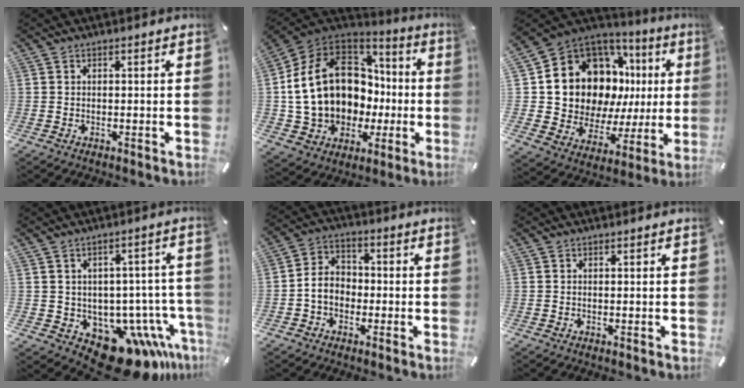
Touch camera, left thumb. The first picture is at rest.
{"total": 17.6, "force": [1.7, 14.6, 9.6], "torque": [-0.208, -0.021, 0.054]}
{"total": 14.8, "force": [6.2, 11.4, 7.1], "torque": [-0.125, -0.073, 0.133]}
{"total": 13.7, "force": [-7.8, 8.7, 7.2], "torque": [-0.057, 0.029, -0.113]}
{"total": 6.2, "force": [-1.9, 5.2, 2.9], "torque": [-0.068, 0.019, -0.035]}
{"total": 0.0}